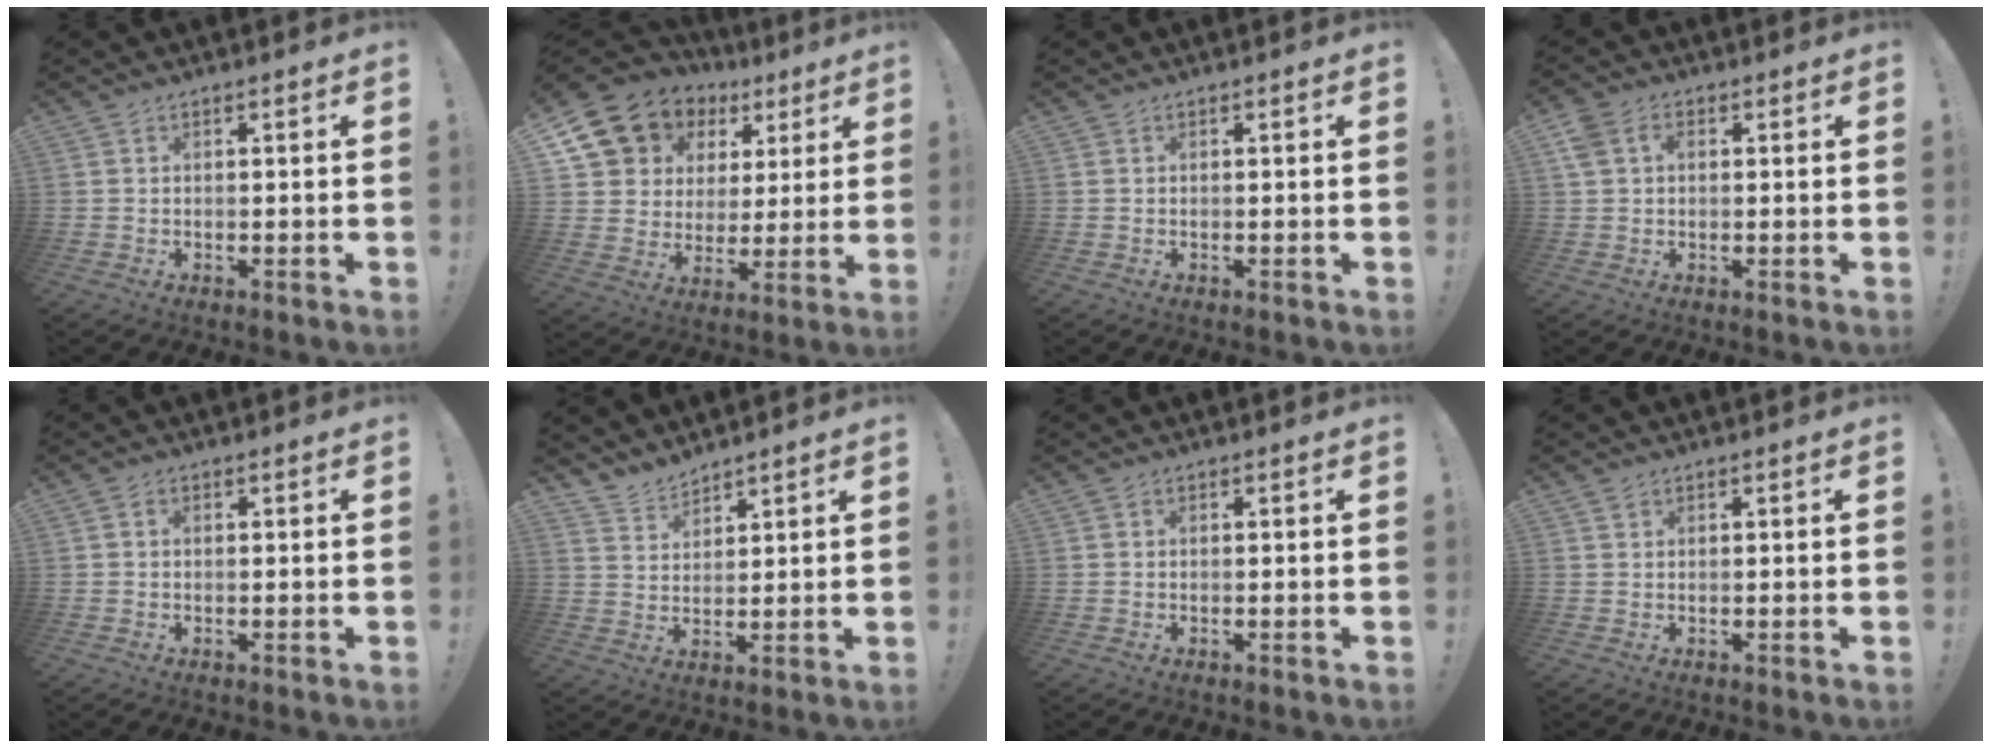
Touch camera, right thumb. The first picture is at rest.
{"total": 12.6, "force": [7.4, 9.5, 3.7], "torque": [-0.069, -0.046, 0.153]}
{"total": 0.0}
{"total": 4.7, "force": [1.1, 3.4, 3.1], "torque": [-0.070, 0.004, 0.018]}
{"total": 0.6, "force": [-0.1, 0.5, 0.3], "torque": [-0.008, 0.004, -0.002]}
{"total": 5.3, "force": [5.0, 1.7, 0.6], "torque": [-0.019, -0.036, 0.096]}
{"total": 0.0}
{"total": 1.0, "force": [0.8, 0.7, 0.1], "torque": [0.006, -0.004, 0.014]}